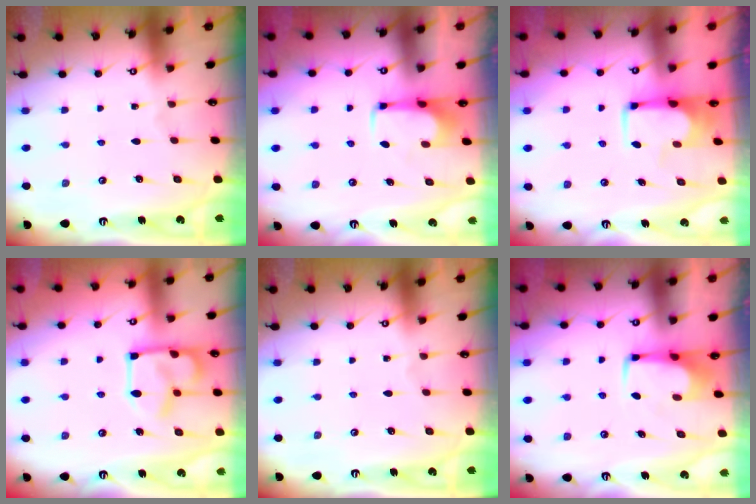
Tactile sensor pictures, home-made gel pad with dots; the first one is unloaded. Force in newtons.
{"total": 2.0, "press": 2.0, "slide": 0.2}
{"total": 3.8, "press": 3.7, "slide": 0.4}
{"total": 14.4, "press": 14.4, "slide": 1.0}
{"total": 0.0}
{"total": 1.9, "press": 1.7, "slide": 0.7}